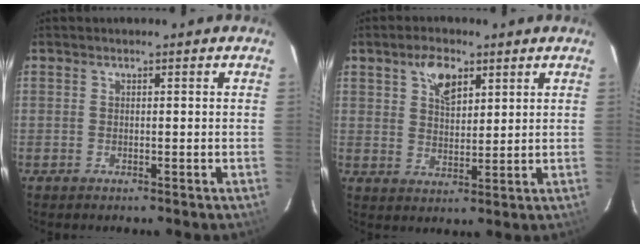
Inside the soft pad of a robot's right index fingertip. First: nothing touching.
{"total": 6.3, "force": [3.4, 3.4, 4.1], "torque": [-0.067, 0.008, 0.063]}